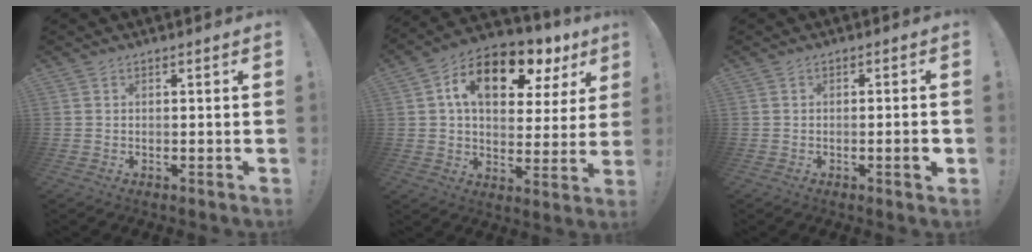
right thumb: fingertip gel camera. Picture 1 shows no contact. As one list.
[{"total": 16.2, "force": [7.9, 8.9, 11.0], "torque": [-0.170, -0.033, 0.132]}, {"total": 3.9, "force": [-1.0, 0.6, 3.8], "torque": [-0.049, -0.003, -0.016]}]